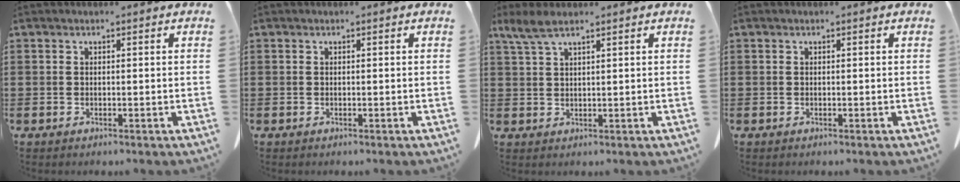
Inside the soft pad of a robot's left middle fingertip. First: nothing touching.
{"total": 0.0}
{"total": 3.7, "force": [2.5, 0.8, 2.7], "torque": [-0.066, 0.000, 0.043]}
{"total": 0.0}